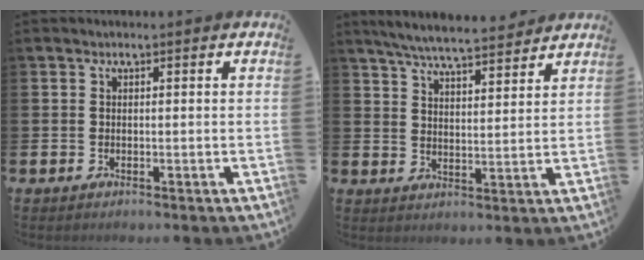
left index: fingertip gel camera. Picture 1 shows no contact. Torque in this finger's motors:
{"motor_torque": [1.23, -0.90, 0.60, 0.17]}